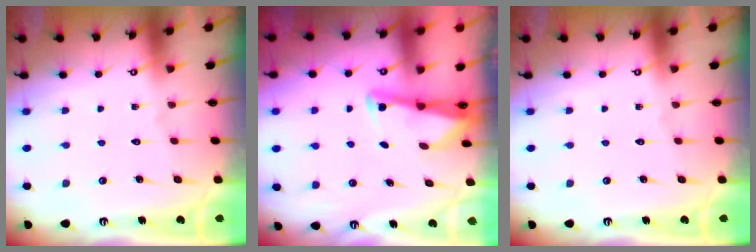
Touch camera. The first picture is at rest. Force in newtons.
{"total": 2.8, "press": 2.8, "slide": 0.2}
{"total": 0.0}